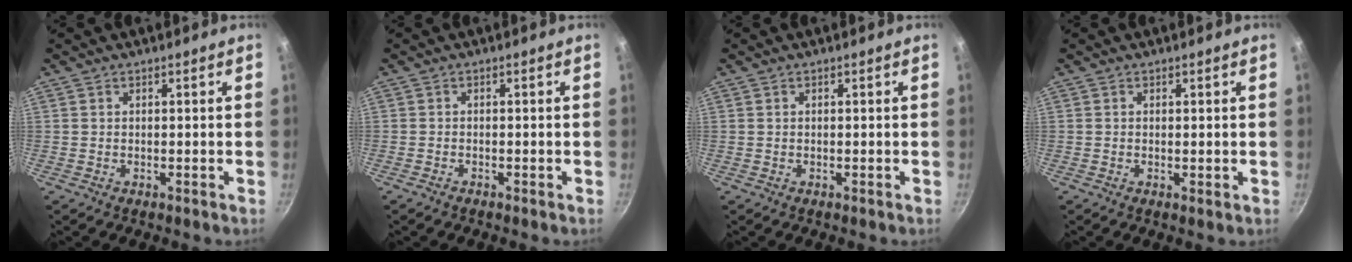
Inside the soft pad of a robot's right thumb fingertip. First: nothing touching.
{"total": 0.7, "force": [-0.6, 0.3, 0.1], "torque": [-0.012, 0.008, -0.015]}
{"total": 0.0}
{"total": 0.6, "force": [0.1, 0.2, 0.6], "torque": [-0.009, -0.003, 0.000]}